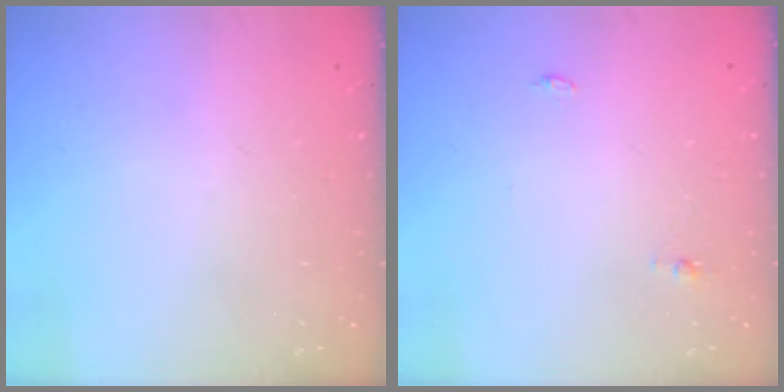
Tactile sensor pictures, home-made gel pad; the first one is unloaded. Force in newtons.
{"total": 3.7, "press": 3.3, "slide": 1.7}